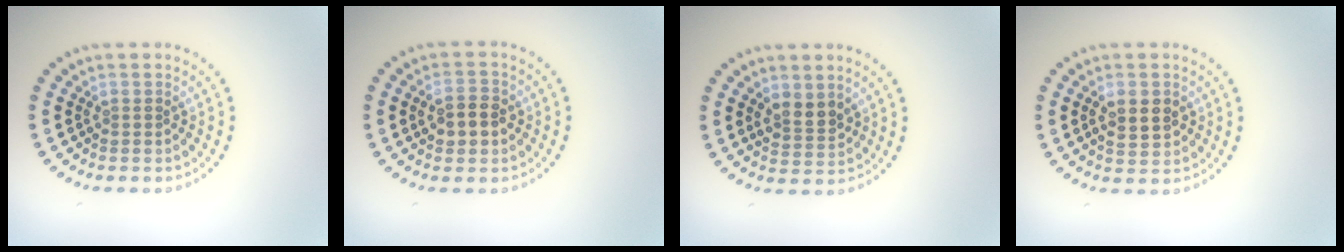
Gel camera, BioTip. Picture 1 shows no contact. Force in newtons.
{"total": 2.9, "press": 2.9, "slide": 0.2}
{"total": 2.4, "press": 2.2, "slide": 1.0}
{"total": 2.9, "press": 2.9, "slide": 0.1}